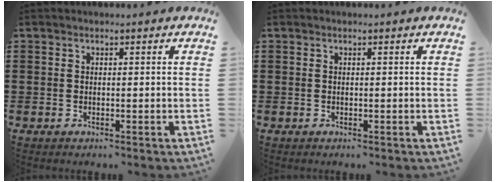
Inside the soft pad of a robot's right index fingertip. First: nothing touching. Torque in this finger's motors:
{"motor_torque": [2.14, 0.00, -0.01, 0.01]}